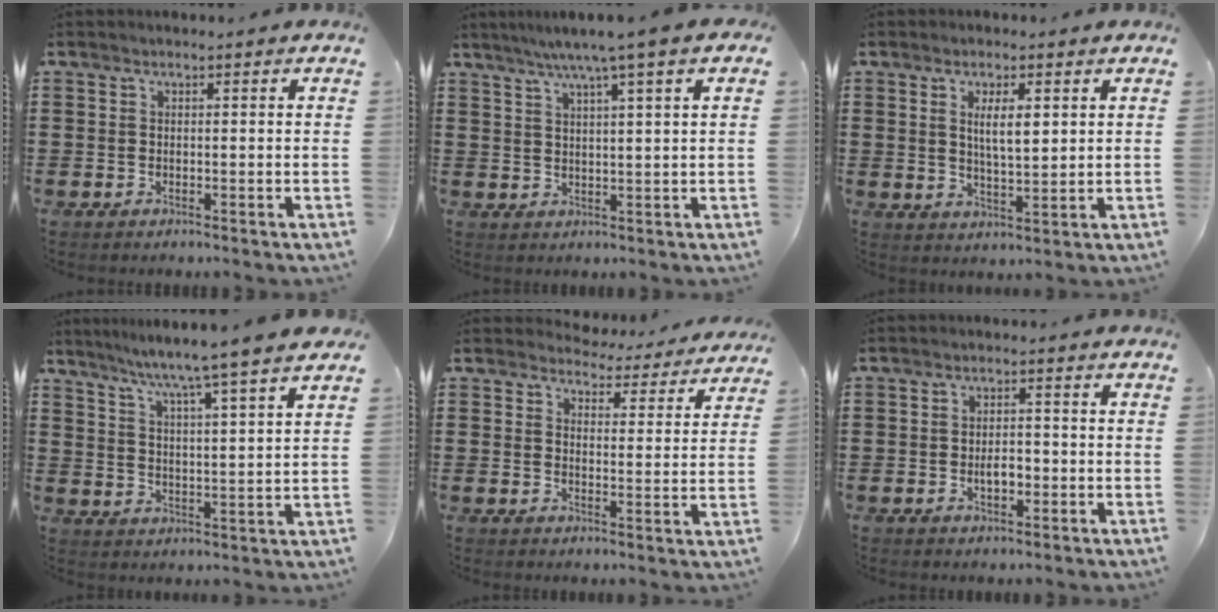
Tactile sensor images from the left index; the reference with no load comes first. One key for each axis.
{"total": 5.1, "fx": 3.3, "fy": 0.0, "fz": 3.9, "tx": -0.082, "ty": -0.006, "tz": 0.055}
{"total": 4.7, "fx": 1.7, "fy": 1.4, "fz": 4.1, "tx": -0.070, "ty": -0.001, "tz": 0.025}
{"total": 5.9, "fx": 5.1, "fy": -1.3, "fz": 2.6, "tx": -0.073, "ty": -0.038, "tz": 0.080}
{"total": 4.7, "fx": 4.7, "fy": 0.5, "fz": 0.6, "tx": -0.024, "ty": -0.030, "tz": 0.080}
{"total": 3.0, "fx": -0.7, "fy": 1.6, "fz": 2.5, "tx": -0.048, "ty": 0.004, "tz": -0.015}